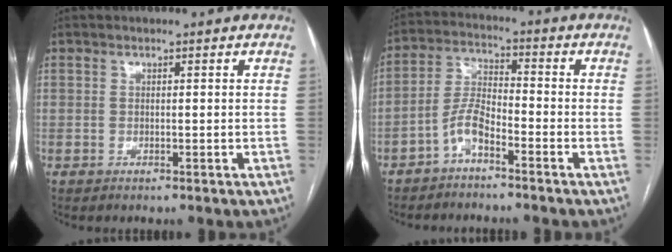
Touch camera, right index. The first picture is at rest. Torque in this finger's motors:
{"motor_torque": [0.36, -0.26, 0.12, 0.05]}